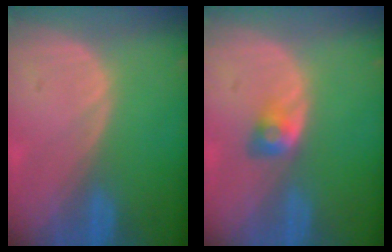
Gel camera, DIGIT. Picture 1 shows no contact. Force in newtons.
{"total": 2.9, "press": 2.5, "slide": 1.4}